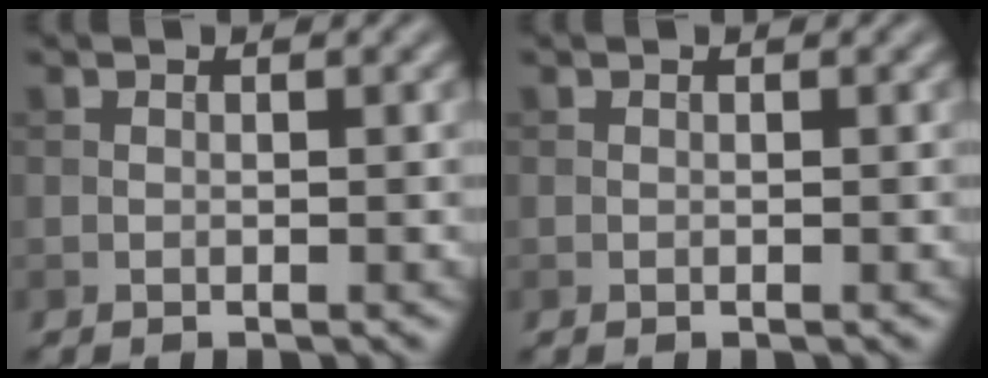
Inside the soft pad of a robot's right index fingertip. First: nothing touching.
{"total": 0.0}